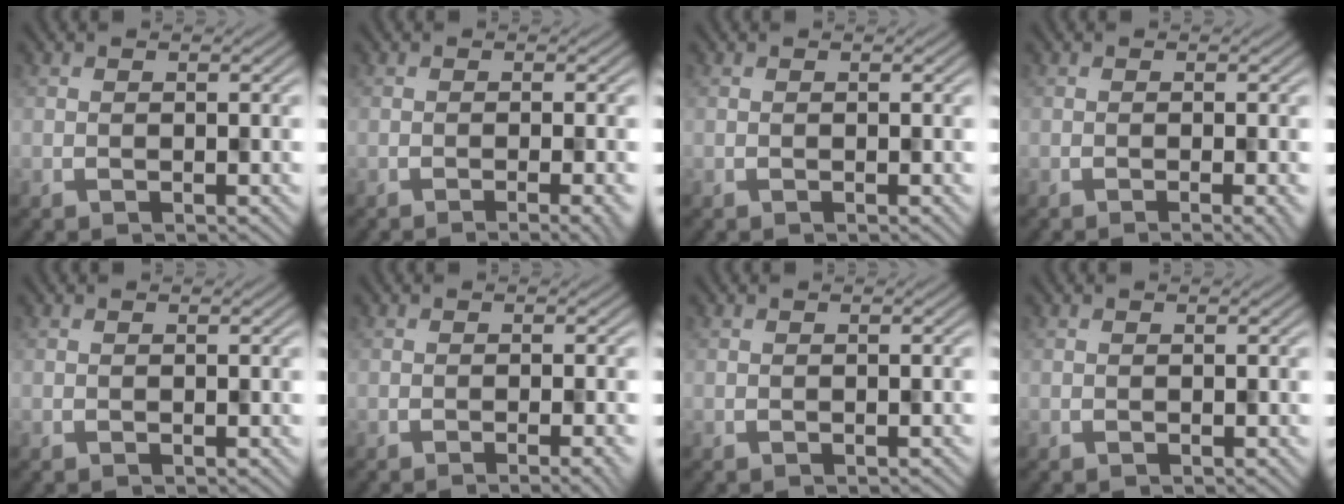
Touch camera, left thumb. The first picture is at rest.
{"total": 3.3, "force": [-1.5, 0.7, 2.8], "torque": [-0.024, 0.006, -0.017]}
{"total": 0.0}
{"total": 2.4, "force": [-0.9, 0.5, 2.1], "torque": [-0.018, 0.003, -0.009]}
{"total": 0.0}
{"total": 2.8, "force": [-1.3, 0.6, 2.4], "torque": [-0.021, 0.006, -0.017]}
{"total": 0.0}
{"total": 0.0}